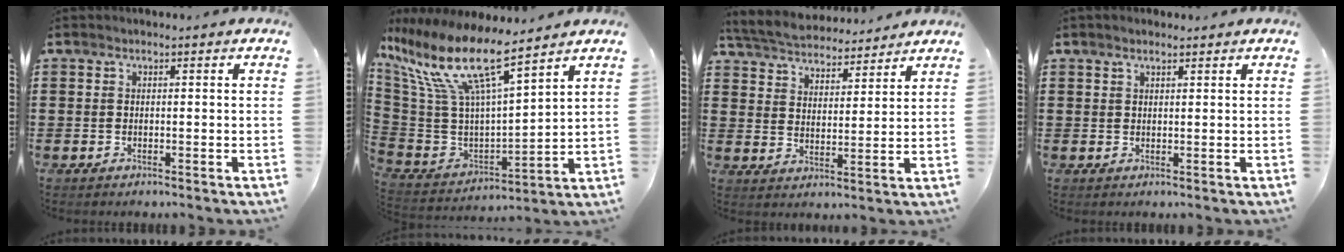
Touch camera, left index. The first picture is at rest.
{"total": 13.5, "force": [8.0, 3.6, 10.3], "torque": [-0.237, -0.050, 0.131]}
{"total": 5.0, "force": [4.9, 0.6, 0.4], "torque": [-0.035, -0.029, 0.085]}
{"total": 1.1, "force": [1.0, 0.3, 0.5], "torque": [-0.012, 0.002, 0.018]}